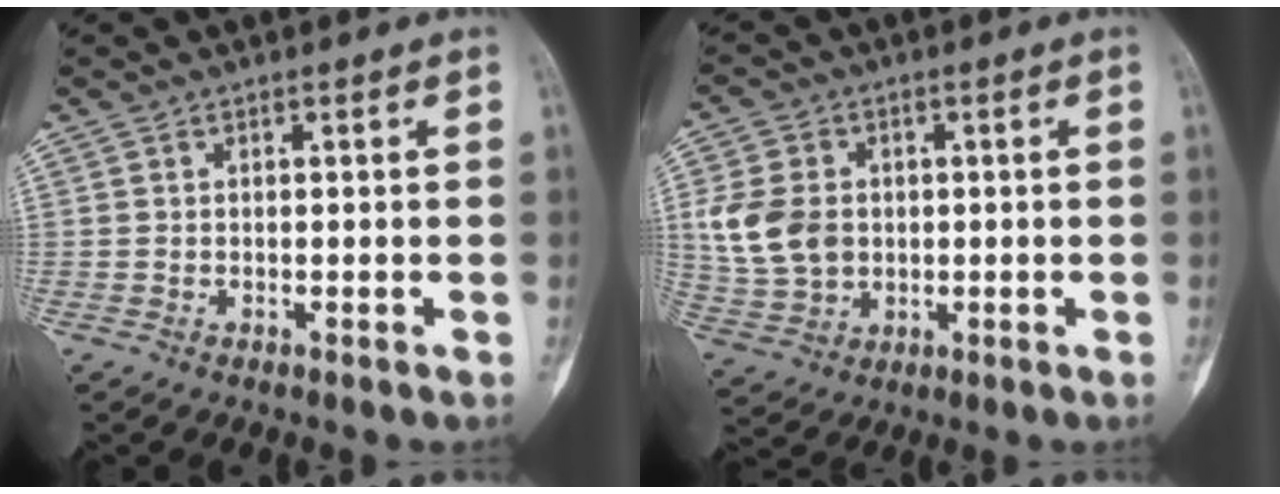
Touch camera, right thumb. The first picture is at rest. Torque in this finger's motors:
{"motor_torque": [0.62, 0.48, 0.66, -0.35, -0.01]}